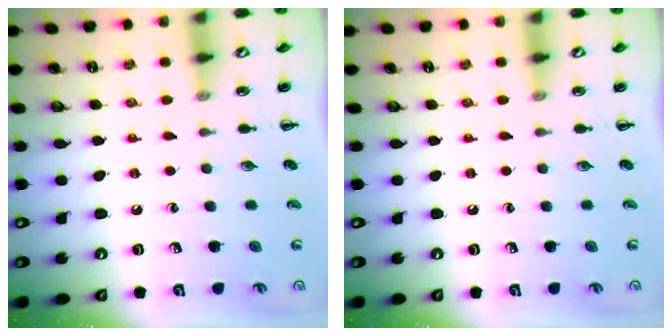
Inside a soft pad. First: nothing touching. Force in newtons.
{"total": 0.0}